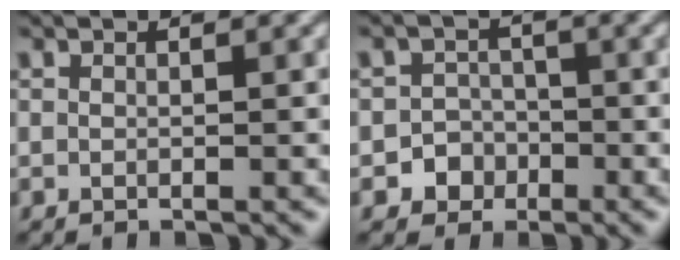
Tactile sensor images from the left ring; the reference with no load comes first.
{"total": 2.9, "force": [-1.4, 2.6, 0.3], "torque": [0.026, 0.007, -0.032]}